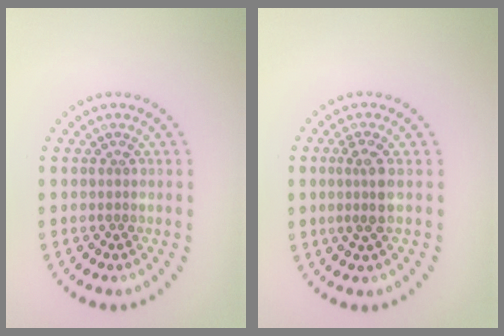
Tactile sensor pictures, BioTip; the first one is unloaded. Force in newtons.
{"total": 2.3, "press": 1.9, "slide": 1.3}